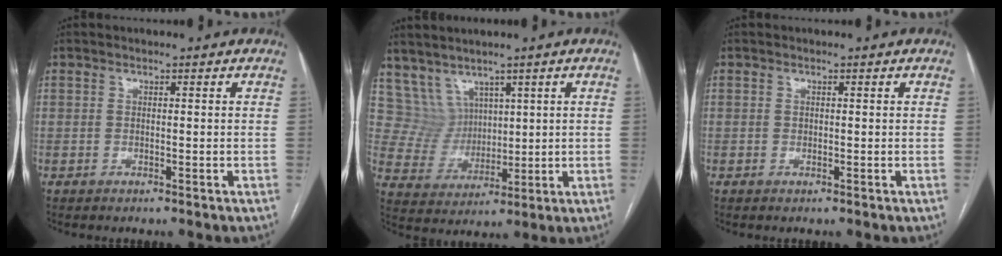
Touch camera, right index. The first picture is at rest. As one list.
[{"total": 6.7, "force": [4.5, 4.9, 0.6], "torque": [-0.022, 0.020, 0.104]}, {"total": 0.0}]